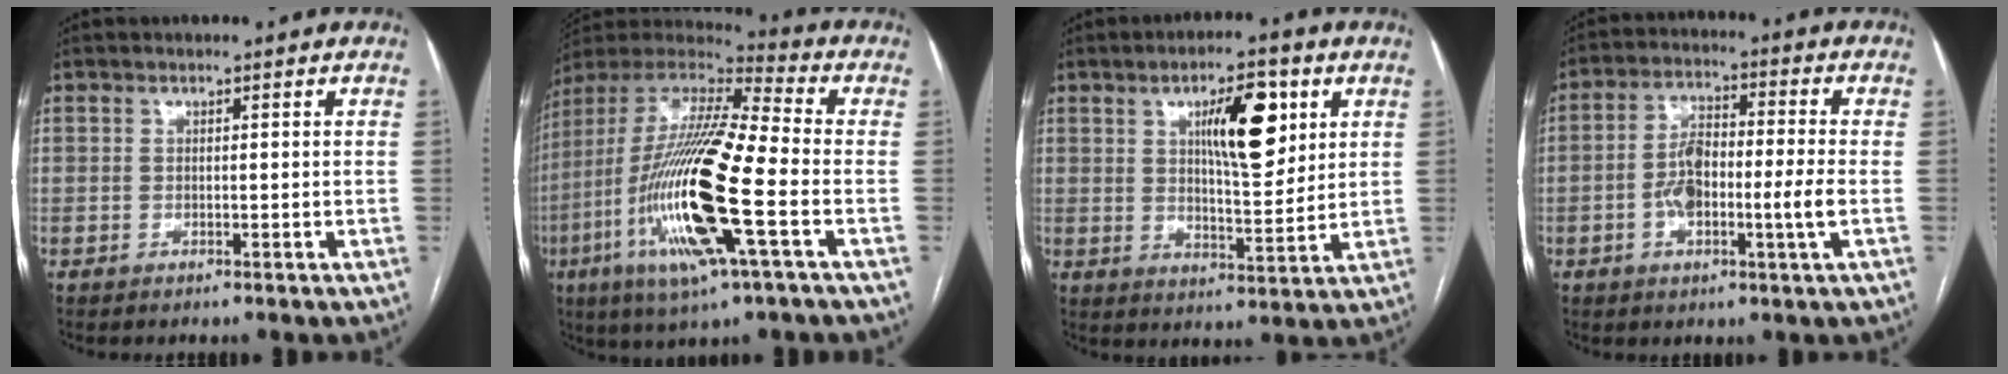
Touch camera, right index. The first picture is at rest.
{"total": 23.0, "force": [-6.2, 2.6, 22.0], "torque": [-0.475, -0.030, -0.117]}
{"total": 10.7, "force": [4.1, 3.0, 9.4], "torque": [-0.149, 0.005, 0.068]}
{"total": 8.8, "force": [-1.7, 1.6, 8.5], "torque": [-0.167, 0.017, -0.032]}